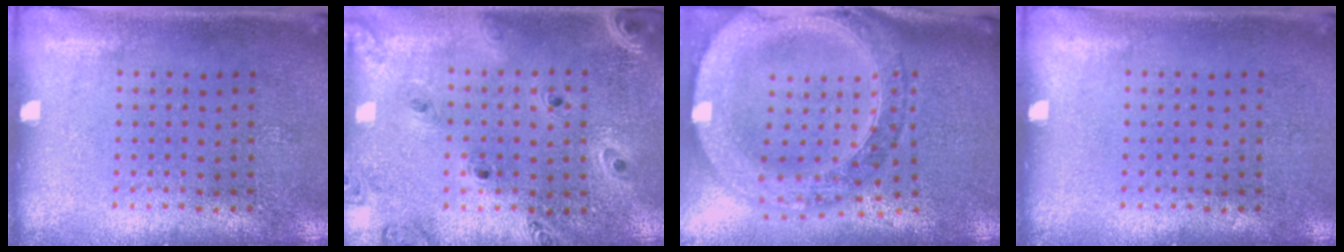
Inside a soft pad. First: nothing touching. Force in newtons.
{"total": 1.3, "press": 1.3, "slide": 0.2}
{"total": 2.8, "press": 2.4, "slide": 1.4}
{"total": 0.0}